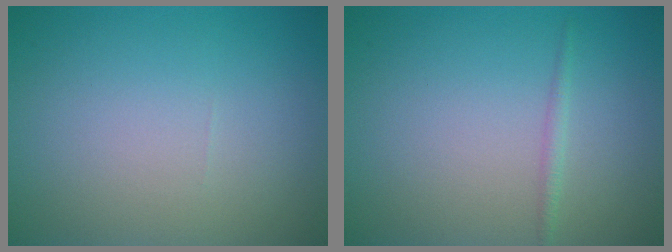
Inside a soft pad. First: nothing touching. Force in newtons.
{"total": 0.8, "press": 0.8, "slide": 0.1}